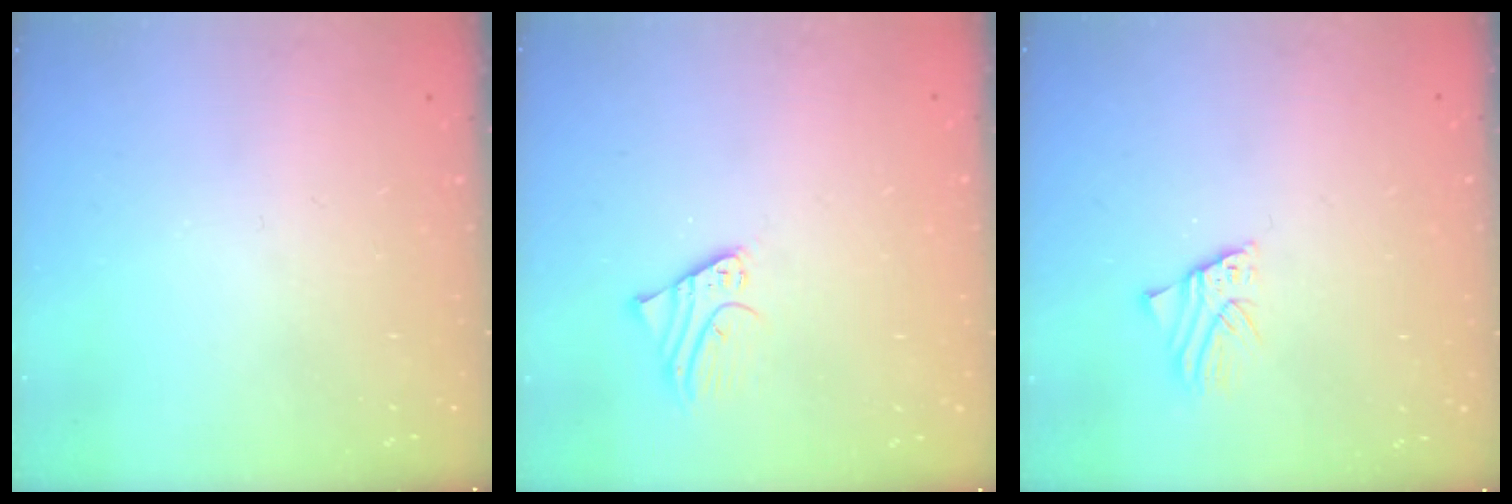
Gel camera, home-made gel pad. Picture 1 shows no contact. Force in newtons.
{"total": 2.0, "press": 2.0, "slide": 0.2}
{"total": 2.1, "press": 2.1, "slide": 0.2}